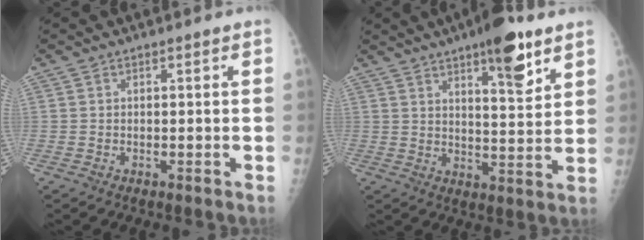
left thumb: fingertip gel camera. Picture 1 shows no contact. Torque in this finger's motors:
{"motor_torque": [2.01, 0.66, 1.03, -0.60, 0.06]}